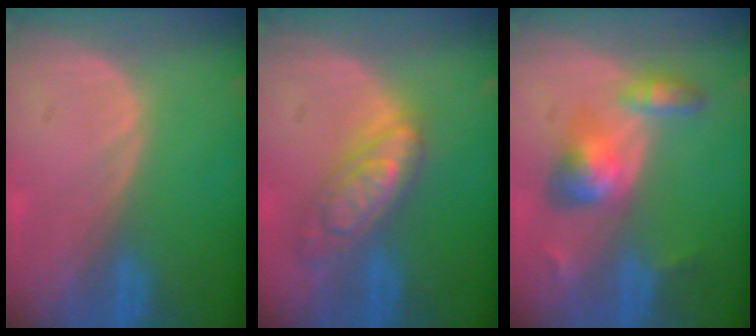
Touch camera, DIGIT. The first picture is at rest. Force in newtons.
{"total": 7.3, "press": 7.3, "slide": 0.5}
{"total": 6.4, "press": 5.9, "slide": 2.5}